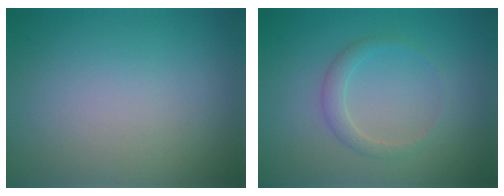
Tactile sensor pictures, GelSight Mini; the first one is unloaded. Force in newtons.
{"total": 1.6, "press": 1.6, "slide": 0.1}